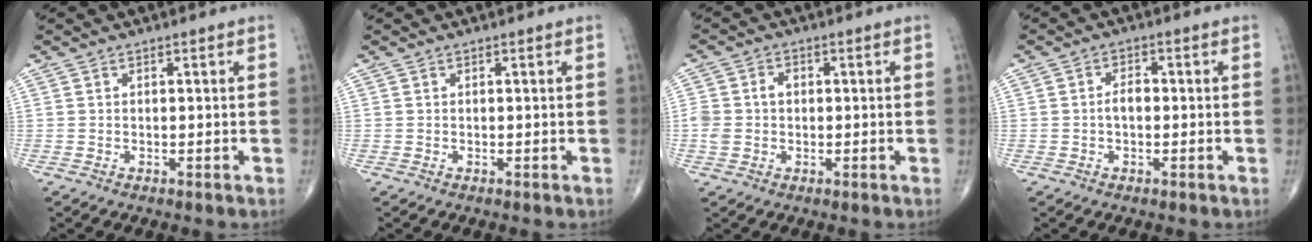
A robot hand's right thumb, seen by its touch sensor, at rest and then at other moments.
{"total": 0.0}
{"total": 4.5, "force": [0.0, 3.6, 2.8], "torque": [-0.055, 0.016, 0.001]}
{"total": 2.6, "force": [-0.3, 1.6, 2.1], "torque": [-0.031, 0.010, -0.009]}